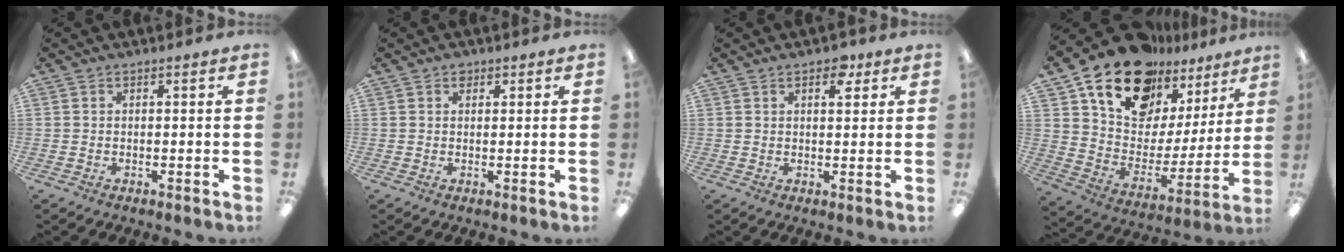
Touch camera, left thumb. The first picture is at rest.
{"total": 1.2, "force": [0.8, 1.0, 0.0], "torque": [0.006, -0.001, 0.012]}
{"total": 4.4, "force": [2.8, 2.4, 2.5], "torque": [-0.017, -0.011, 0.041]}
{"total": 18.8, "force": [14.9, 9.7, 6.3], "torque": [-0.138, -0.107, 0.269]}